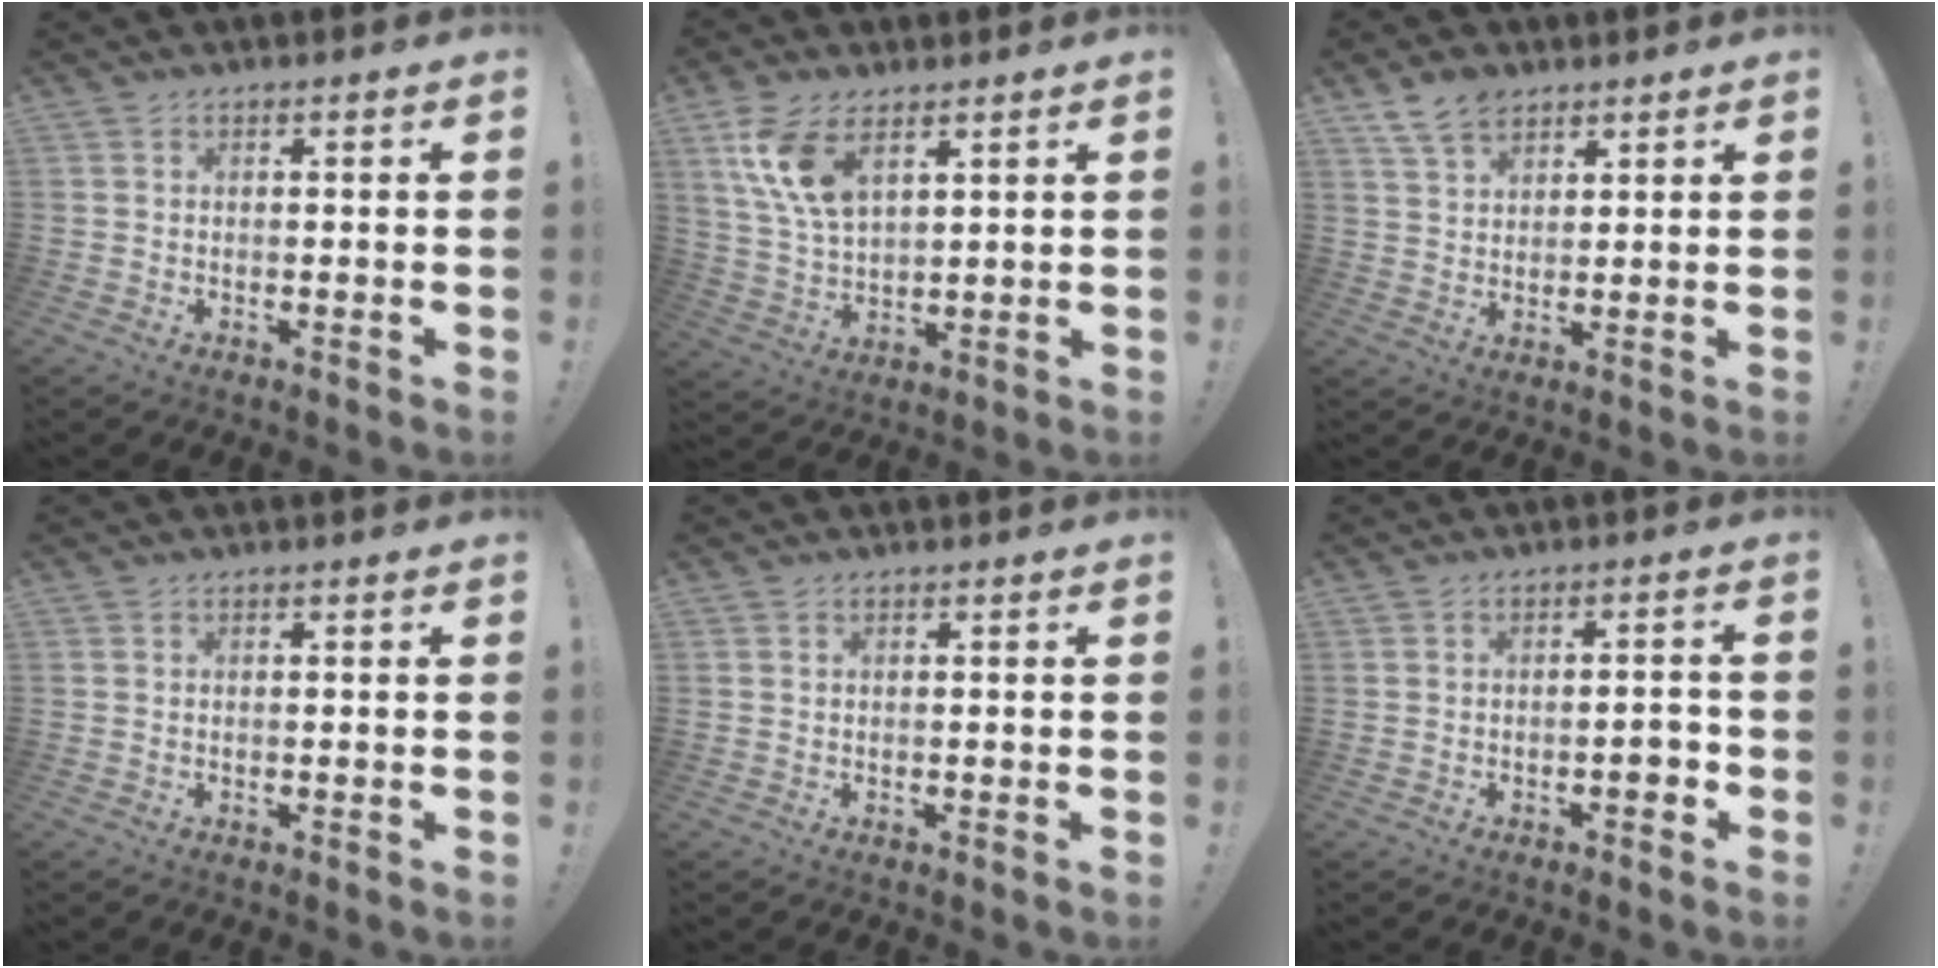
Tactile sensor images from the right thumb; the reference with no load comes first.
{"total": 11.7, "force": [6.5, 5.8, 7.8], "torque": [-0.167, -0.018, 0.122]}
{"total": 7.7, "force": [5.5, 4.4, 3.0], "torque": [-0.057, -0.023, 0.107]}
{"total": 0.0}
{"total": 0.0}
{"total": 4.2, "force": [-1.9, 1.4, 3.4], "torque": [-0.046, 0.008, -0.035]}